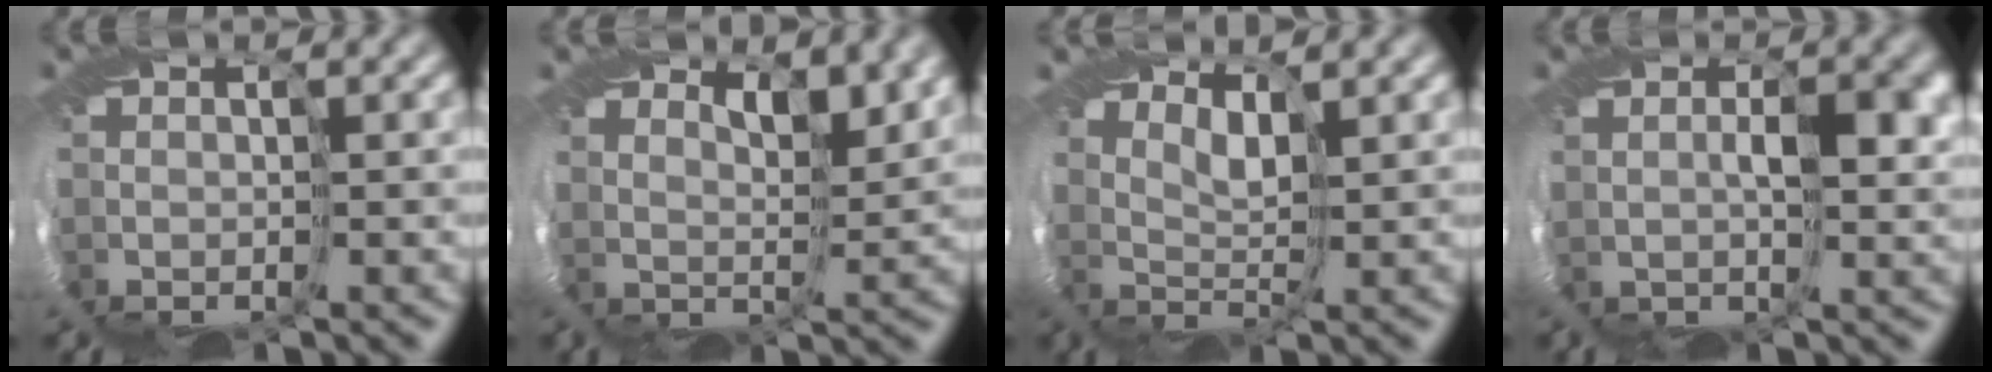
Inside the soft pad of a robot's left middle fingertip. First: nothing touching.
{"total": 2.4, "force": [2.4, -0.3, 0.1], "torque": [-0.015, -0.001, 0.040]}
{"total": 1.7, "force": [1.4, -0.9, -0.3], "torque": [-0.014, 0.002, 0.023]}
{"total": 2.2, "force": [0.6, 0.2, 2.1], "torque": [-0.046, 0.003, 0.013]}